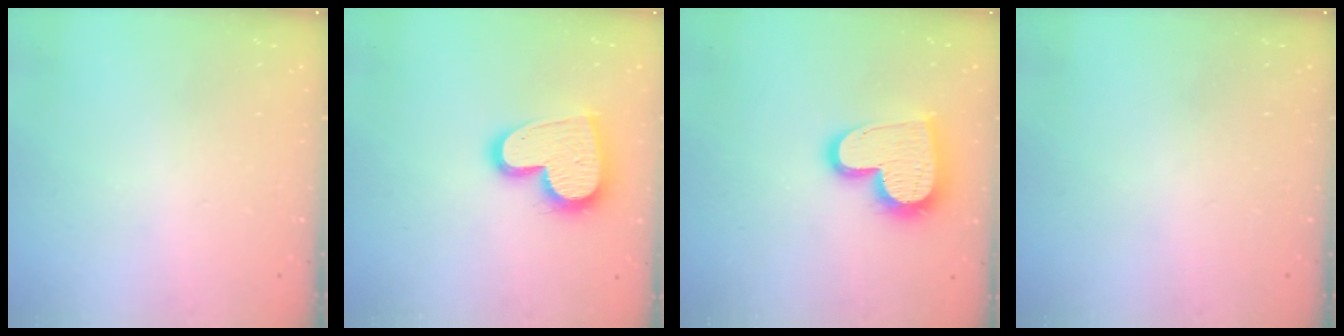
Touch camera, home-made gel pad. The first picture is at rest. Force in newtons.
{"total": 17.9, "press": 17.9, "slide": 1.4}
{"total": 18.2, "press": 18.1, "slide": 1.3}
{"total": 0.0}